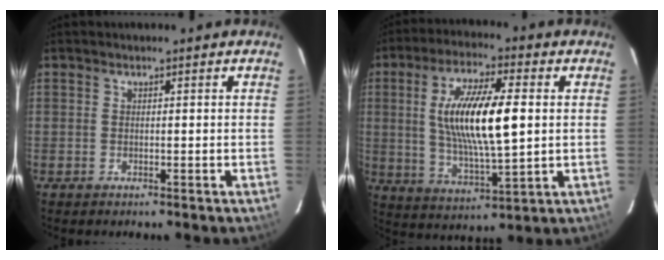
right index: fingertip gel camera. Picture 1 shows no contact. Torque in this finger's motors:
{"motor_torque": [1.03, 0.05, 1.06, 0.21]}